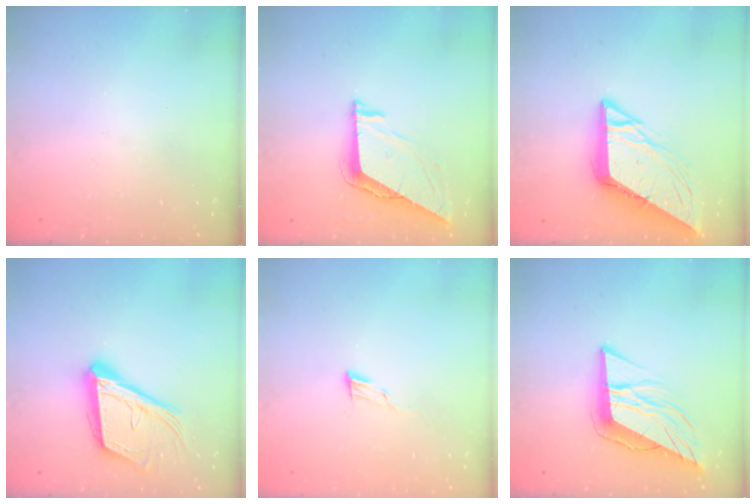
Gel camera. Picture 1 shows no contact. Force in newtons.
{"total": 7.1, "press": 7.1, "slide": 0.2}
{"total": 11.0, "press": 10.9, "slide": 1.2}
{"total": 18.5, "press": 18.2, "slide": 3.5}
{"total": 4.6, "press": 4.6, "slide": 0.4}
{"total": 12.0, "press": 11.6, "slide": 3.3}